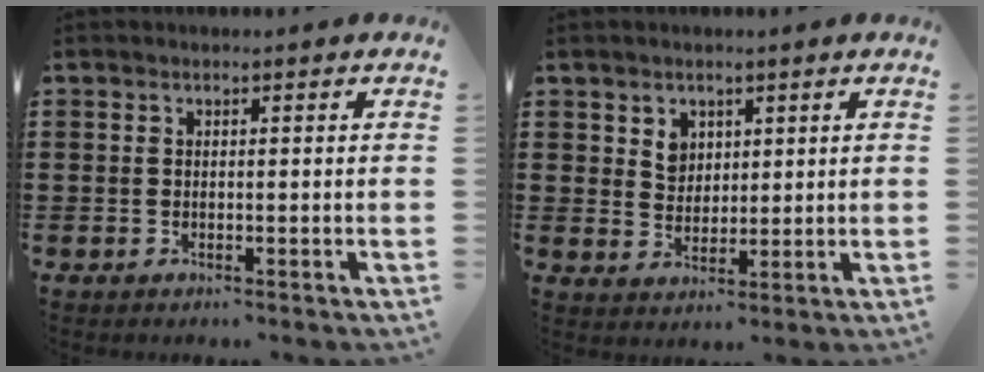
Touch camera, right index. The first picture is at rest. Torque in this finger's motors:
{"motor_torque": [0.01, 0.01, 0.12, 0.01]}